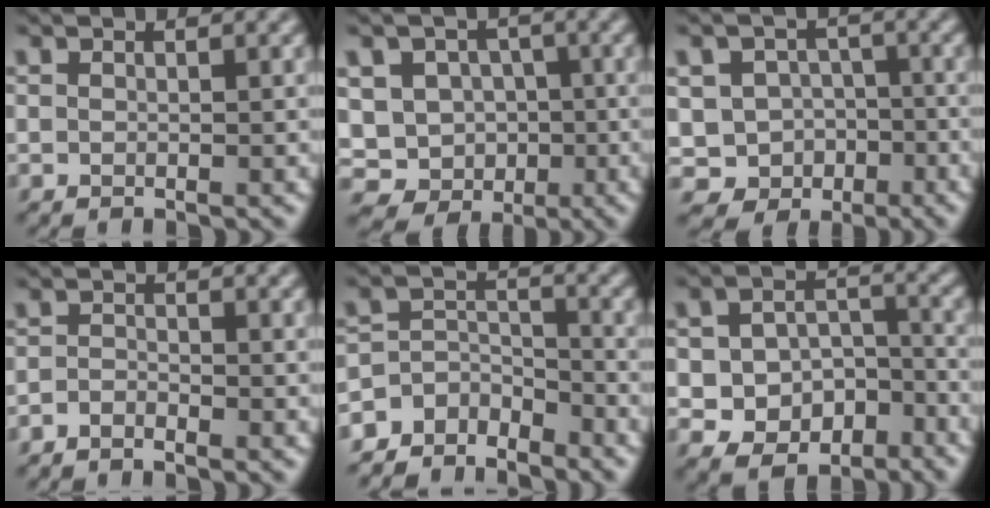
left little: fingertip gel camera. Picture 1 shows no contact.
{"total": 8.7, "force": [-2.4, 7.9, 3.0], "torque": [-0.044, 0.011, -0.058]}
{"total": 6.0, "force": [-2.2, 5.3, 1.6], "torque": [-0.008, 0.003, -0.058]}
{"total": 1.3, "force": [-1.2, 0.3, 0.4], "torque": [-0.010, 0.003, -0.026]}
{"total": 4.9, "force": [-4.6, 1.8, 0.5], "torque": [-0.007, 0.001, -0.085]}
{"total": 6.7, "force": [-3.0, 5.1, 3.2], "torque": [-0.037, 0.001, -0.057]}